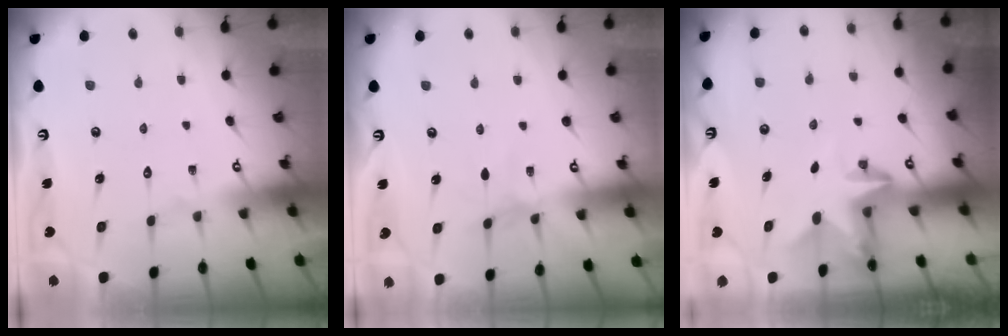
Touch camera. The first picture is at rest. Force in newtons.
{"total": 2.3, "press": 2.3, "slide": 0.4}
{"total": 2.6, "press": 2.5, "slide": 0.4}